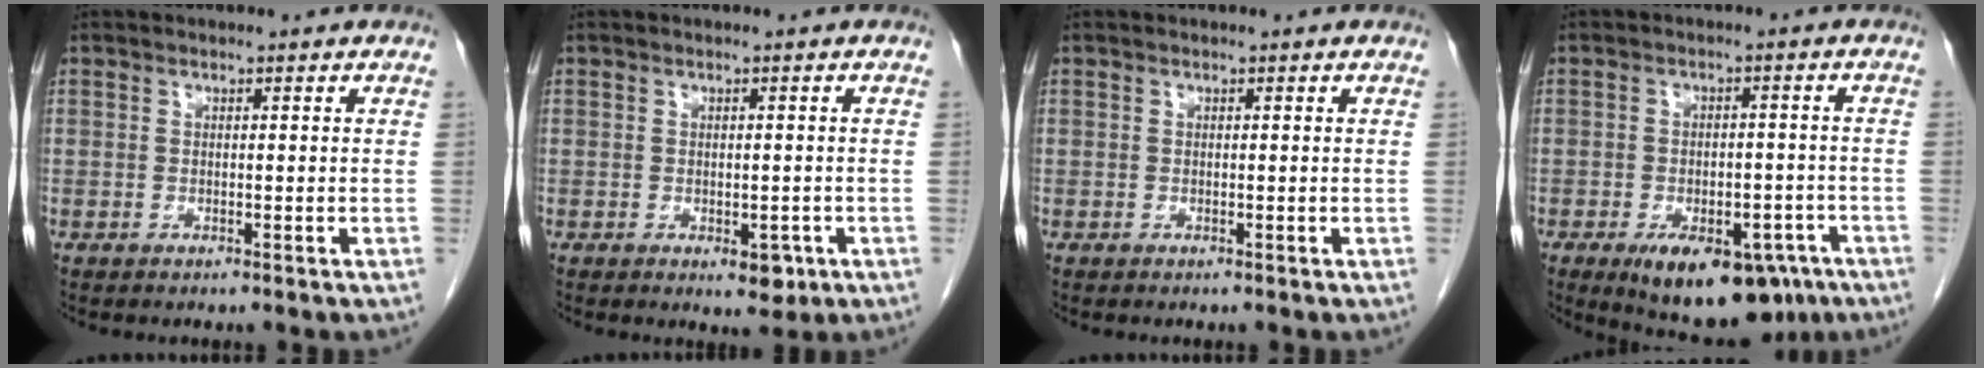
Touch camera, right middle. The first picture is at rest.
{"total": 2.8, "force": [-1.1, 1.7, 2.0], "torque": [-0.018, 0.000, -0.005]}
{"total": 0.0}
{"total": 14.5, "force": [-8.9, 7.0, 9.1], "torque": [-0.114, 0.001, -0.117]}